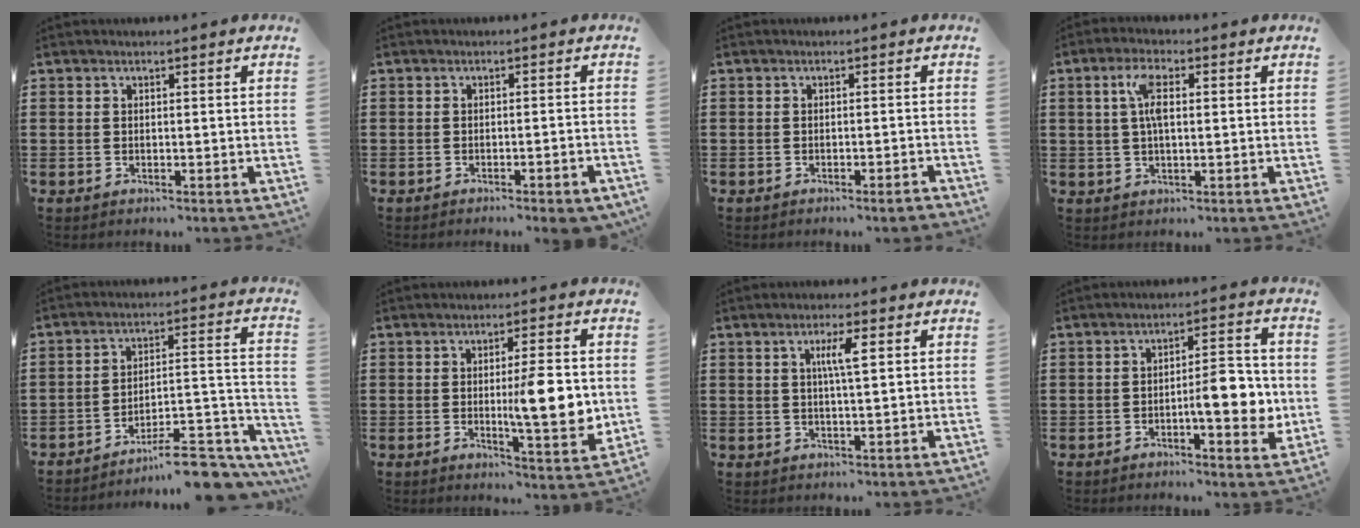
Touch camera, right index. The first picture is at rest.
{"total": 1.5, "force": [-1.2, 0.1, 1.0], "torque": [-0.016, 0.002, -0.022]}
{"total": 1.4, "force": [-1.1, 0.0, 0.8], "torque": [-0.014, -0.003, -0.020]}
{"total": 5.4, "force": [1.1, 2.0, 4.8], "torque": [-0.108, 0.009, 0.014]}
{"total": 10.7, "force": [-9.0, 2.5, 5.3], "torque": [-0.062, 0.037, -0.165]}
{"total": 9.5, "force": [0.0, 2.1, 9.3], "torque": [-0.128, -0.013, -0.004]}
{"total": 3.7, "force": [1.0, 0.4, 3.5], "torque": [-0.073, 0.005, 0.013]}
{"total": 7.9, "force": [-1.4, 2.4, 7.4], "torque": [-0.091, -0.004, -0.030]}